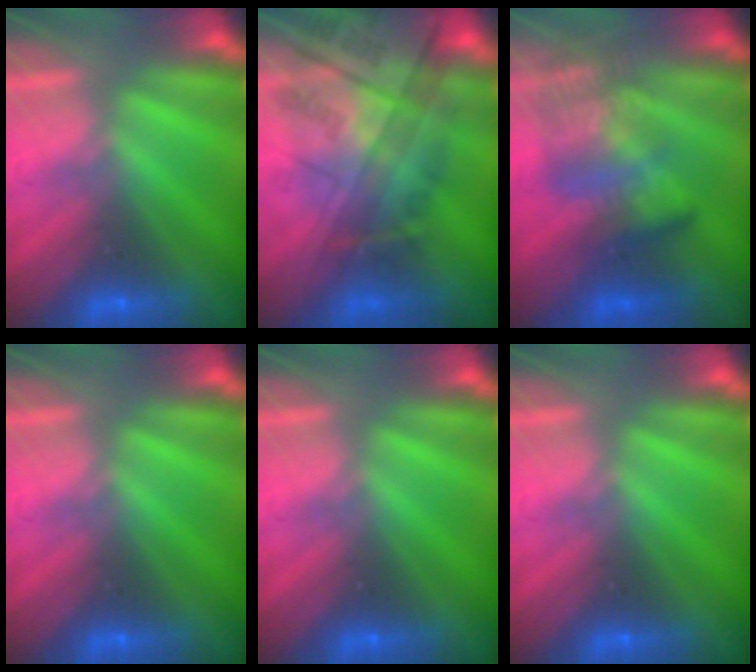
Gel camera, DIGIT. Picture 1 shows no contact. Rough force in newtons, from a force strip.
{"total": 10.9}
{"total": 3.8}
{"total": 0.0}
{"total": 0.0}
{"total": 0.0}